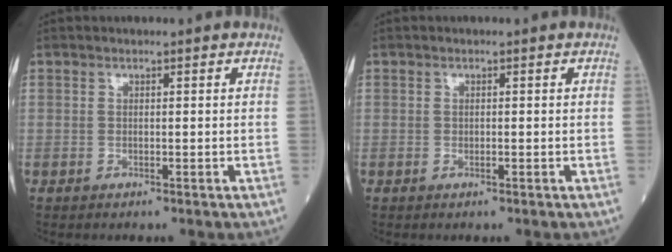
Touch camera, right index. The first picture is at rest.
{"total": 0.0}